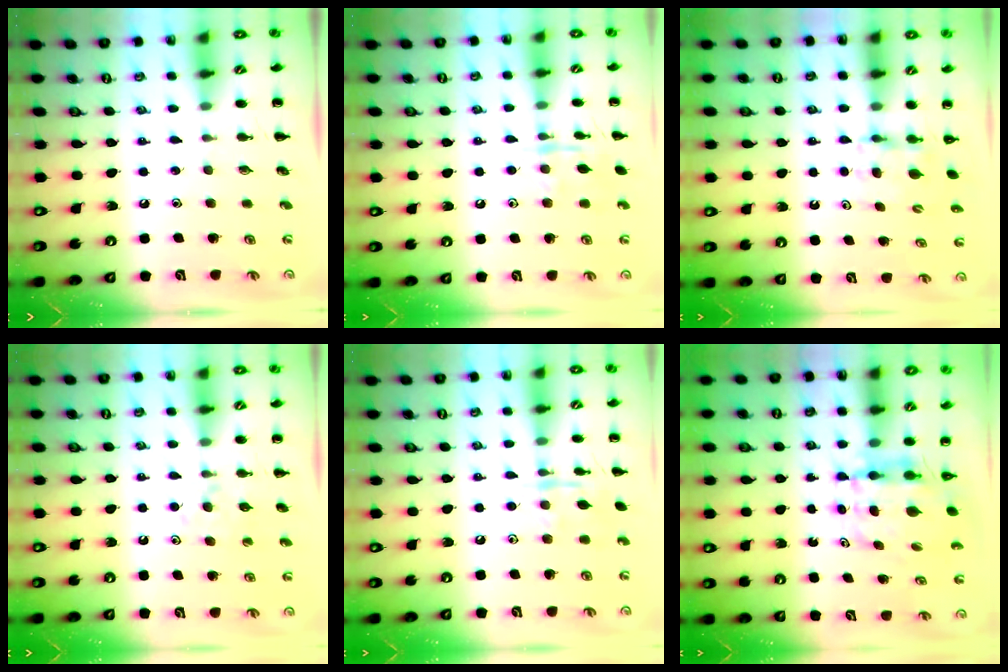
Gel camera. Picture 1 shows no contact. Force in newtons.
{"total": 9.1, "press": 9.1, "slide": 0.7}
{"total": 3.5, "press": 3.4, "slide": 1.1}
{"total": 4.5, "press": 4.2, "slide": 1.5}
{"total": 9.1, "press": 9.1, "slide": 0.7}
{"total": 5.4, "press": 5.3, "slide": 0.9}